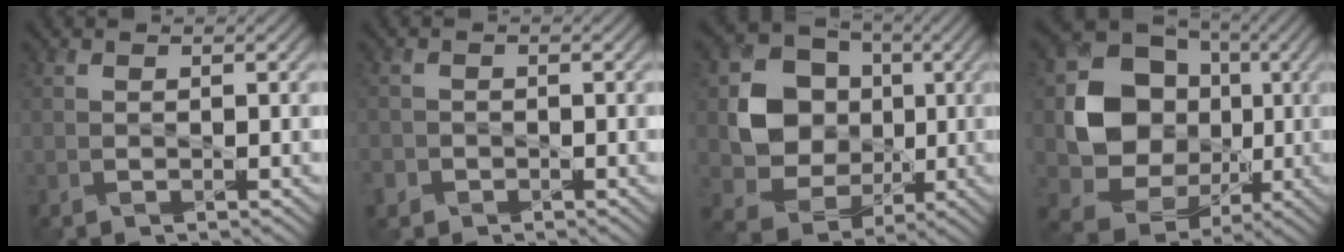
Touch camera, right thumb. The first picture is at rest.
{"total": 1.7, "force": [-1.1, 1.3, 0.3], "torque": [-0.008, -0.006, -0.027]}
{"total": 10.5, "force": [0.8, 9.1, 5.1], "torque": [-0.115, -0.011, 0.009]}
{"total": 13.9, "force": [0.6, 12.0, 6.9], "torque": [-0.154, -0.028, 0.010]}